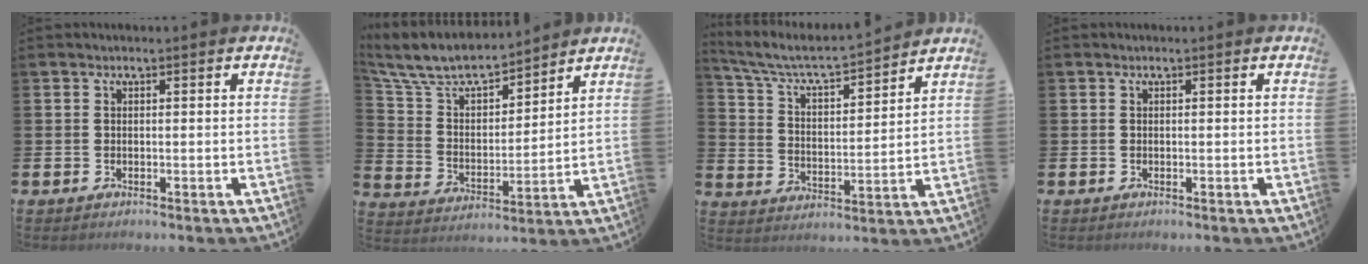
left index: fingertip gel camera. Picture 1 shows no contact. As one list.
[{"total": 9.0, "force": [8.1, 2.4, 2.9], "torque": [-0.102, -0.054, 0.144]}, {"total": 6.7, "force": [6.2, 0.9, 2.4], "torque": [-0.081, -0.044, 0.103]}, {"total": 0.0}]